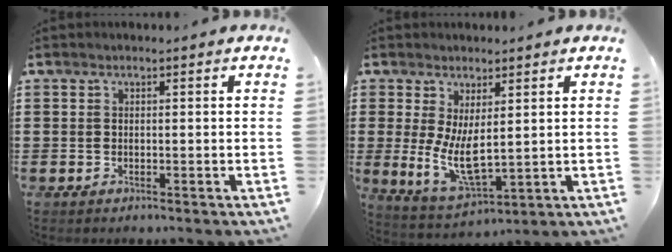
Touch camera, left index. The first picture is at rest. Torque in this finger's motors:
{"motor_torque": [1.48, 0.35, 0.61, 0.21]}